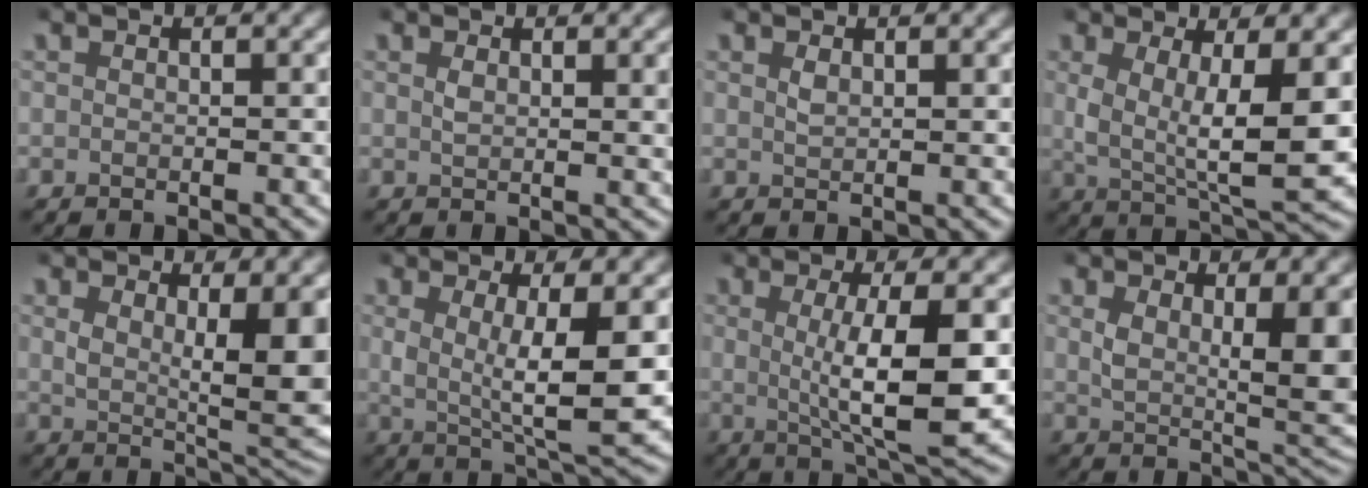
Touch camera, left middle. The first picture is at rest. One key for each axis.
{"total": 1.5, "fx": 0.7, "fy": 0.2, "fz": 1.3, "tx": -0.019, "ty": -0.006, "tz": 0.016}
{"total": 0.9, "fx": 0.6, "fy": 0.2, "fz": 0.6, "tx": -0.014, "ty": -0.003, "tz": 0.014}
{"total": 7.4, "fx": 1.1, "fy": 2.9, "fz": 6.7, "tx": -0.114, "ty": -0.017, "tz": 0.022}
{"total": 7.7, "fx": 1.8, "fy": 2.6, "fz": 7.0, "tx": -0.087, "ty": -0.015, "tz": 0.038}
{"total": 6.8, "fx": 1.3, "fy": 2.1, "fz": 6.3, "tx": -0.097, "ty": -0.015, "tz": 0.025}
{"total": 7.3, "fx": 0.7, "fy": 1.4, "fz": 7.2, "tx": -0.110, "ty": -0.011, "tz": 0.016}
{"total": 6.9, "fx": 1.7, "fy": 2.2, "fz": 6.3, "tx": -0.080, "ty": -0.013, "tz": 0.035}